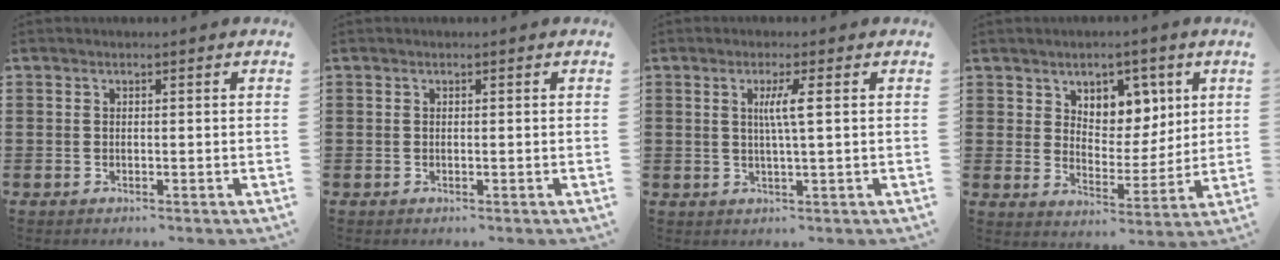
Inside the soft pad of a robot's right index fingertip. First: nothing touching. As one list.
[{"total": 0.0}, {"total": 3.5, "force": [0.7, -0.2, 3.5], "torque": [-0.068, -0.002, 0.007]}, {"total": 5.8, "force": [3.7, 4.3, 1.1], "torque": [-0.034, -0.011, 0.064]}]